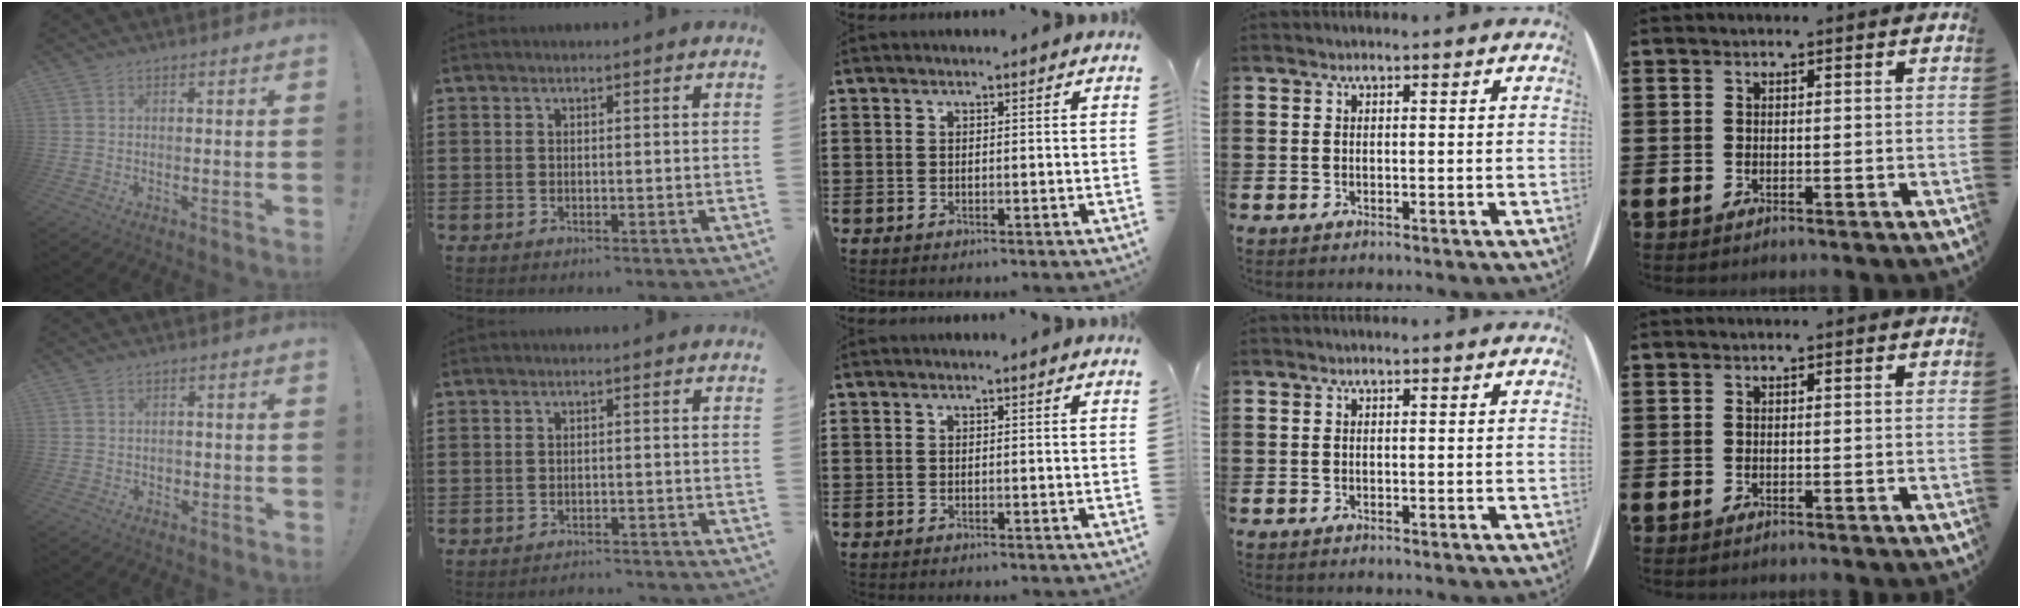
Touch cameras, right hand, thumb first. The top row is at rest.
{"thumb": {"total": 1.4, "force": [-0.3, 1.3, 0.4], "torque": [-0.014, 0.004, -0.006]}, "index": {"total": 1.6, "force": [-1.6, 0.1, -0.1], "torque": [-0.005, 0.001, -0.035]}}